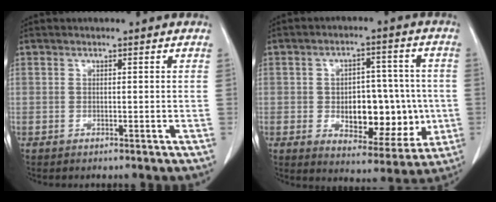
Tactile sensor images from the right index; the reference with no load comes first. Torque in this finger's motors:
{"motor_torque": [0.30, 0.09, 0.28, 0.09]}